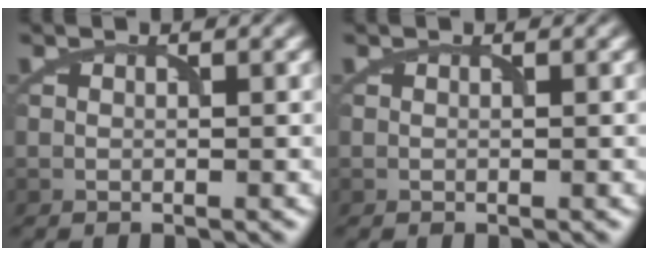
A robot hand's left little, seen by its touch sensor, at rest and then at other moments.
{"total": 0.0}